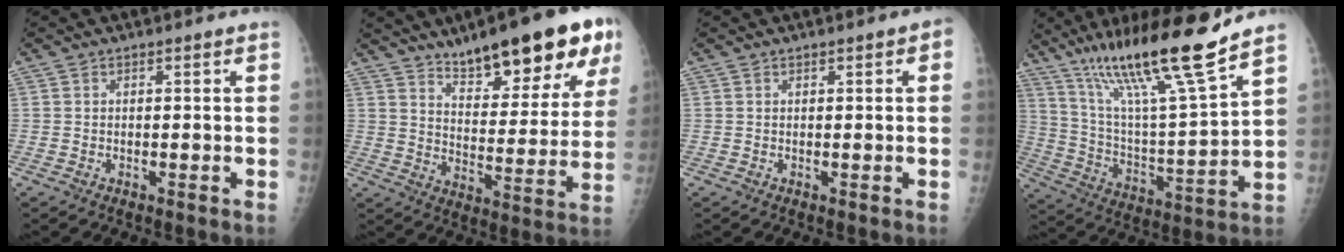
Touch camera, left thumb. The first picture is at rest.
{"total": 21.7, "force": [13.8, 6.1, 15.6], "torque": [-0.189, -0.057, 0.209]}
{"total": 1.8, "force": [0.6, 0.6, 1.6], "torque": [-0.019, 0.003, 0.006]}
{"total": 20.8, "force": [15.1, 1.0, 14.2], "torque": [-0.229, -0.070, 0.272]}